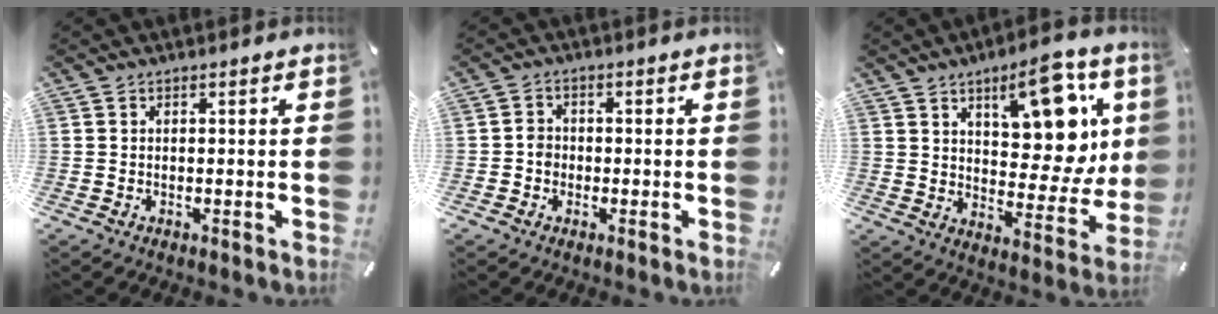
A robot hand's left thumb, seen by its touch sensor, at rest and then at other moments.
{"total": 2.5, "force": [-0.7, 2.2, 0.9], "torque": [-0.015, 0.007, -0.017]}
{"total": 16.2, "force": [8.2, 7.9, 11.5], "torque": [-0.141, -0.053, 0.137]}